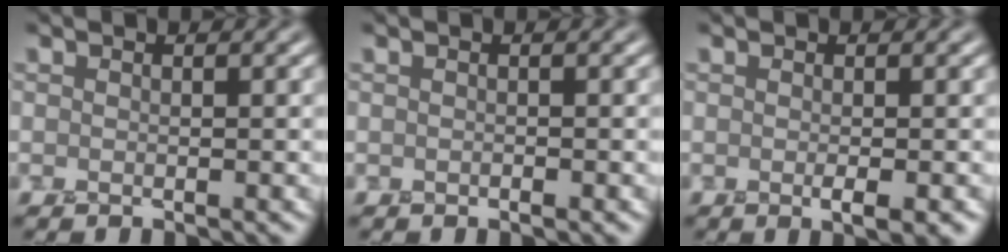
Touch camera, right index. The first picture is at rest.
{"total": 0.5, "force": [-0.2, 0.2, 0.4], "torque": [-0.008, 0.000, -0.002]}
{"total": 1.7, "force": [-0.5, 0.3, 1.6], "torque": [-0.025, -0.005, -0.007]}